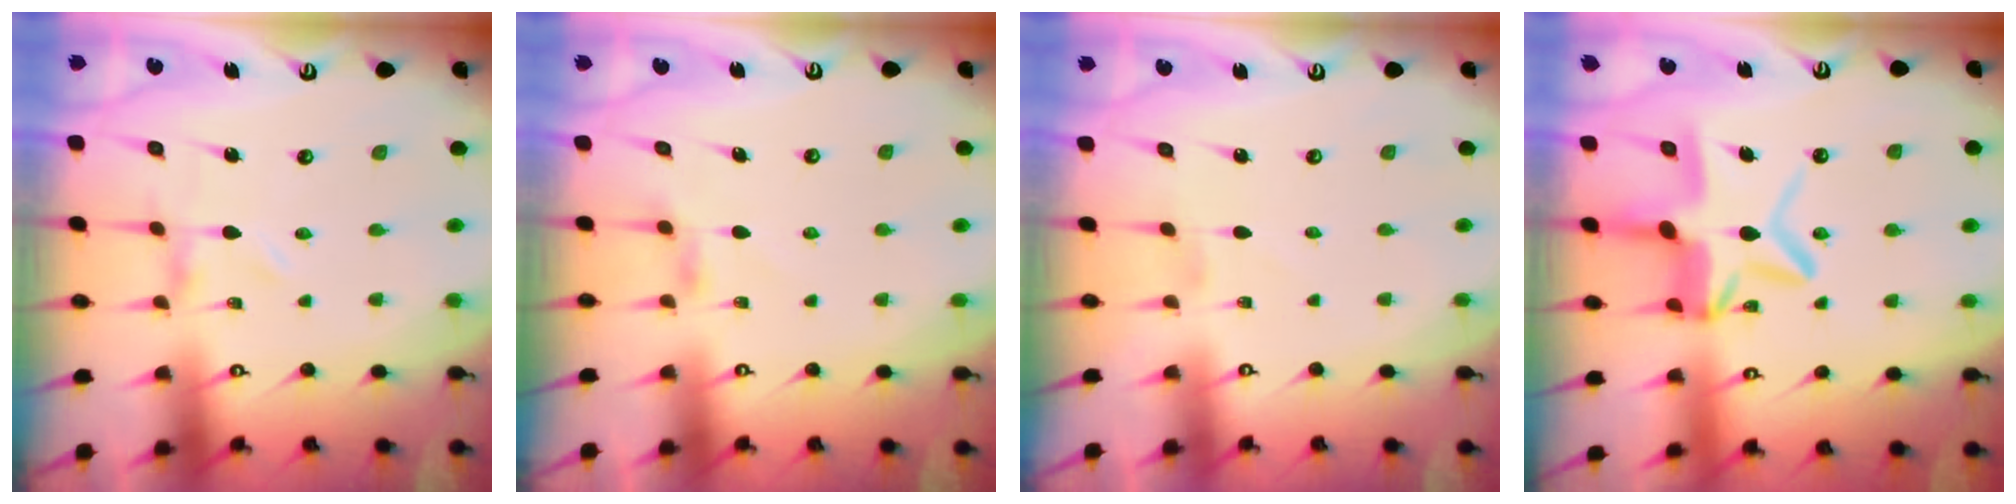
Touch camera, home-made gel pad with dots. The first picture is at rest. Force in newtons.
{"total": 2.4, "press": 2.4, "slide": 0.4}
{"total": 1.3, "press": 1.3, "slide": 0.1}
{"total": 12.4, "press": 12.4, "slide": 1.1}